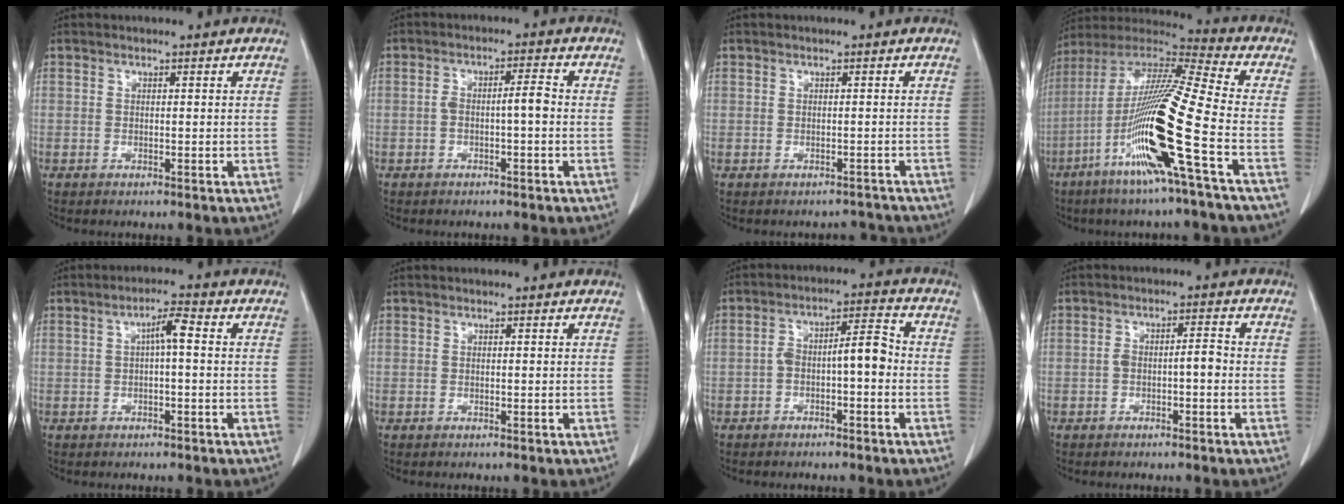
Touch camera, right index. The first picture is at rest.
{"total": 3.6, "force": [-0.6, 0.6, 3.5], "torque": [-0.062, 0.016, -0.007]}
{"total": 1.8, "force": [-1.4, 0.9, -0.6], "torque": [0.014, 0.007, -0.016]}
{"total": 19.3, "force": [-6.8, -1.2, 18.1], "torque": [-0.364, -0.021, -0.142]}
{"total": 3.3, "force": [0.3, 0.4, 3.3], "torque": [-0.057, 0.010, 0.005]}
{"total": 0.0}
{"total": 6.1, "force": [-1.5, 1.7, 5.6], "torque": [-0.096, 0.033, -0.024]}
{"total": 3.2, "force": [-0.9, 0.8, 2.9], "torque": [-0.048, 0.016, -0.011]}